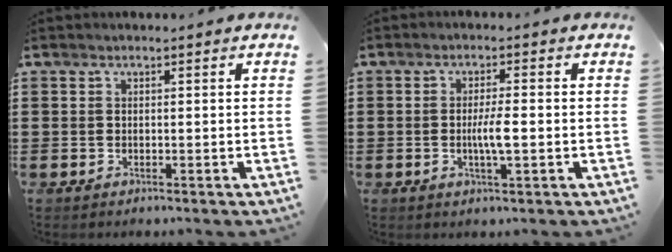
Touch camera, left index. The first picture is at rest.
{"total": 3.8, "force": [-0.5, 0.6, 3.7], "torque": [-0.065, 0.000, -0.010]}